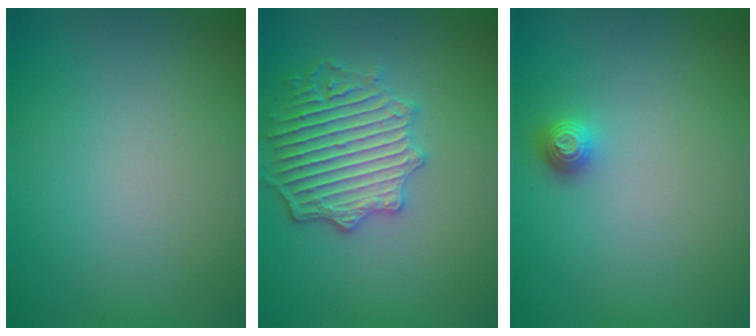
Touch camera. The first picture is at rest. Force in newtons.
{"total": 4.9, "press": 4.5, "slide": 1.8}
{"total": 1.2, "press": 1.1, "slide": 0.4}